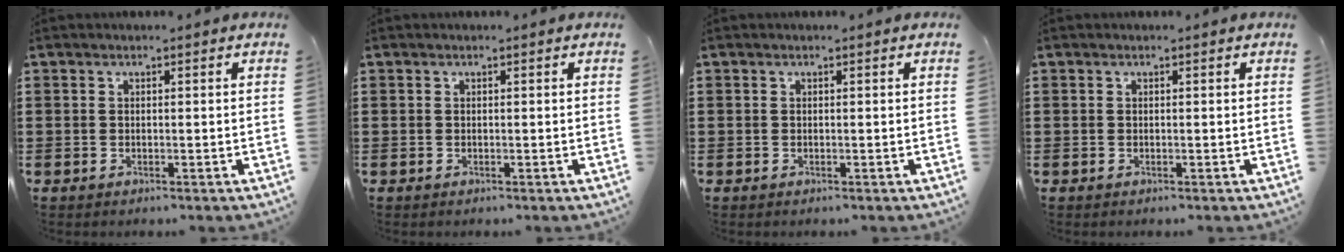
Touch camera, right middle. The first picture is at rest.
{"total": 0.0}
{"total": 0.0}
{"total": 0.0}